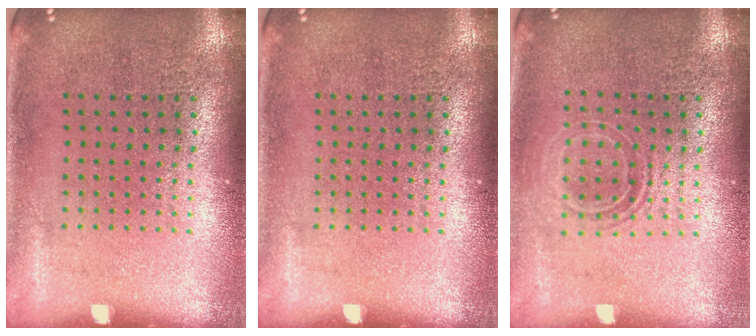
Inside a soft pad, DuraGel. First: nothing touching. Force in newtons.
{"total": 0.0}
{"total": 1.5, "press": 1.2, "slide": 0.9}